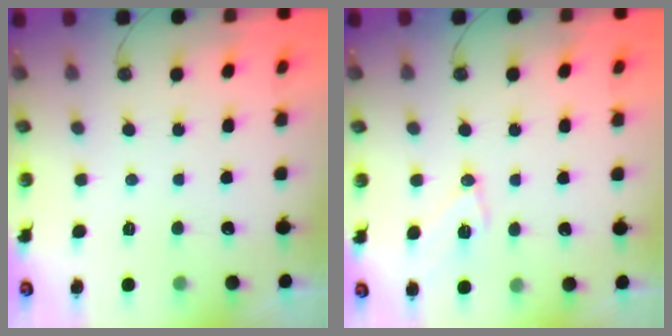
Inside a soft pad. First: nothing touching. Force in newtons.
{"total": 9.9, "press": 9.8, "slide": 1.1}